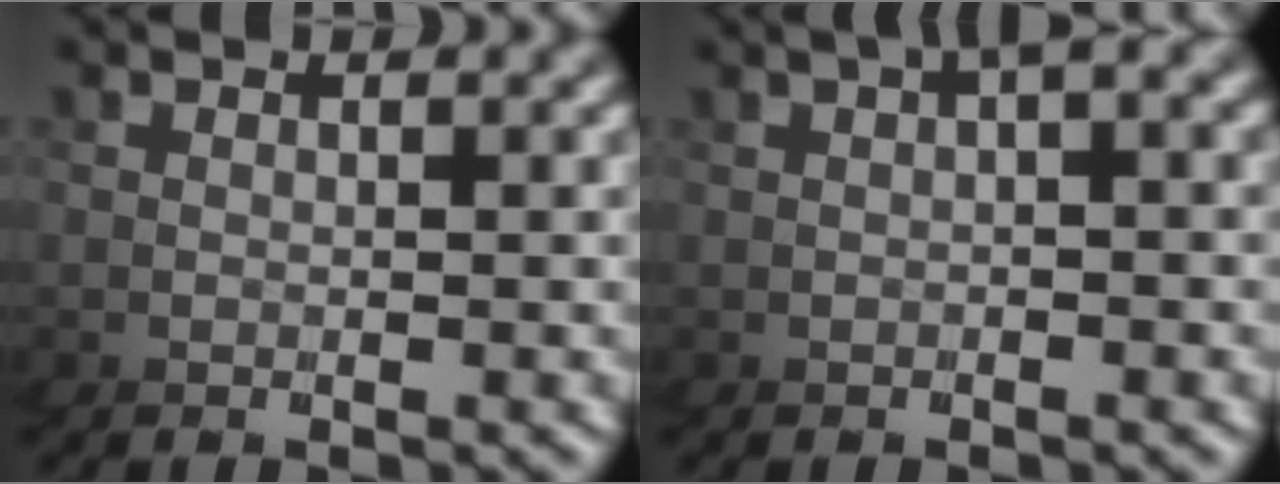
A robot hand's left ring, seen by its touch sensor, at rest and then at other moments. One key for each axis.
{"total": 1.1, "fx": -0.2, "fy": -0.7, "fz": 0.8, "tx": -0.030, "ty": 0.009, "tz": -0.003}